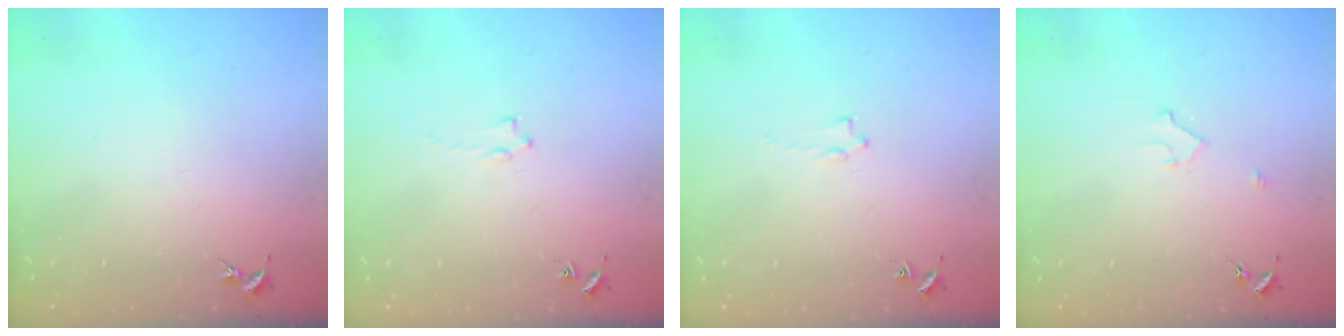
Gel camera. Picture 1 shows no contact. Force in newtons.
{"total": 0.8, "press": 0.7, "slide": 0.2}
{"total": 0.8, "press": 0.7, "slide": 0.2}
{"total": 2.2, "press": 2.2, "slide": 0.2}